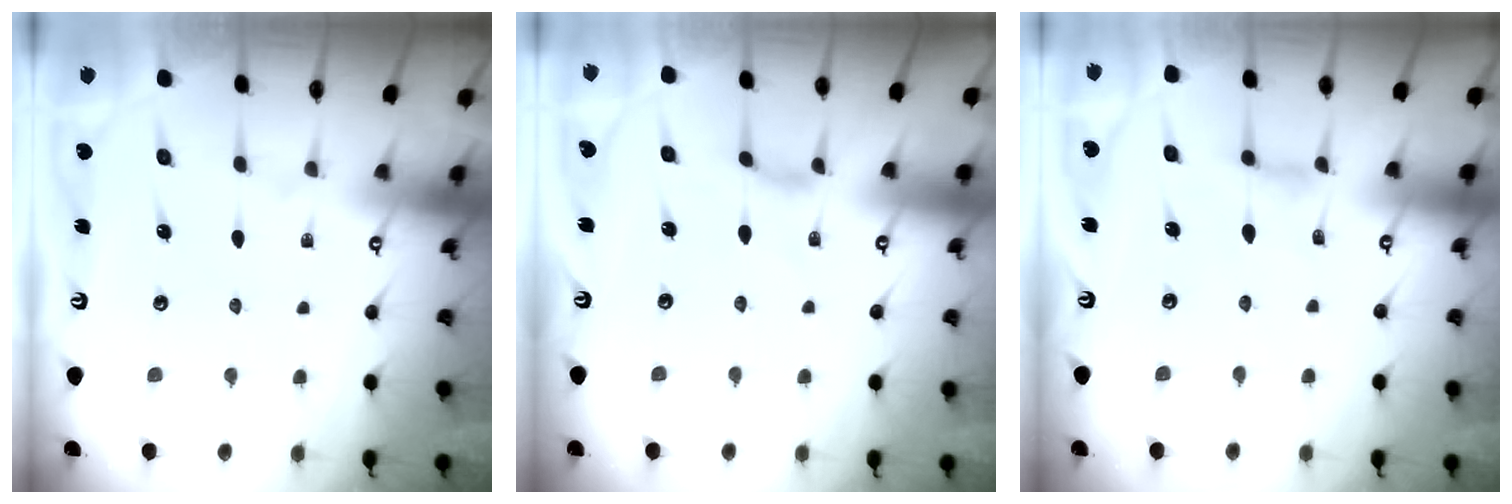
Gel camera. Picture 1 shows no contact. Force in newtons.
{"total": 0.0}
{"total": 2.1, "press": 2.0, "slide": 0.4}